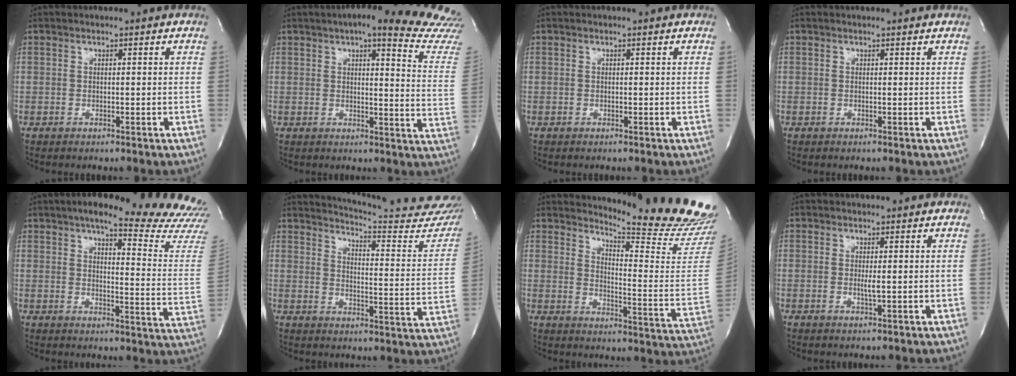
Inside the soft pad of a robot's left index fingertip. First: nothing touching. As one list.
[{"total": 19.6, "force": [17.2, 0.9, 9.2], "torque": [-0.106, -0.079, 0.177]}, {"total": 0.6, "force": [-0.5, 0.0, -0.2], "torque": [0.002, -0.008, -0.015]}, {"total": 1.5, "force": [1.4, 0.6, 0.1], "torque": [-0.010, 0.009, 0.003]}, {"total": 22.2, "force": [20.0, 1.1, 9.6], "torque": [-0.124, -0.104, 0.221]}, {"total": 21.1, "force": [20.2, 0.5, 5.8], "torque": [-0.086, -0.126, 0.231]}, {"total": 18.0, "force": [17.4, -0.9, 4.6], "torque": [-0.077, -0.162, 0.202]}, {"total": 1.2, "force": [-0.6, -0.1, 1.0], "torque": [-0.027, -0.011, -0.009]}]